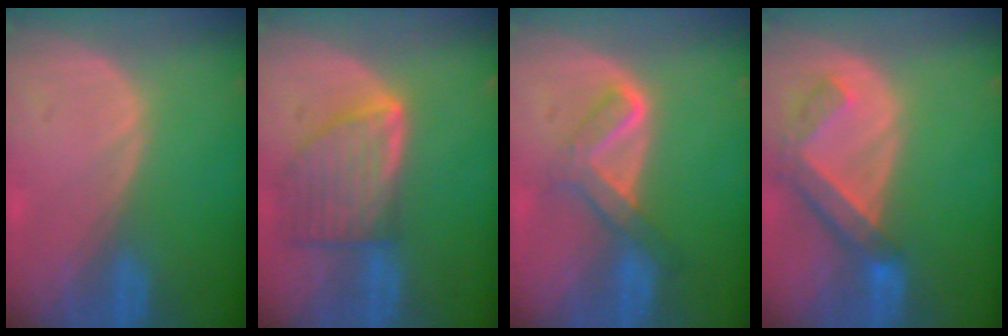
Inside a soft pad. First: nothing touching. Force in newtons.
{"total": 8.0, "press": 7.1, "slide": 3.6}
{"total": 5.2, "press": 5.2, "slide": 0.1}
{"total": 6.6, "press": 5.9, "slide": 3.0}